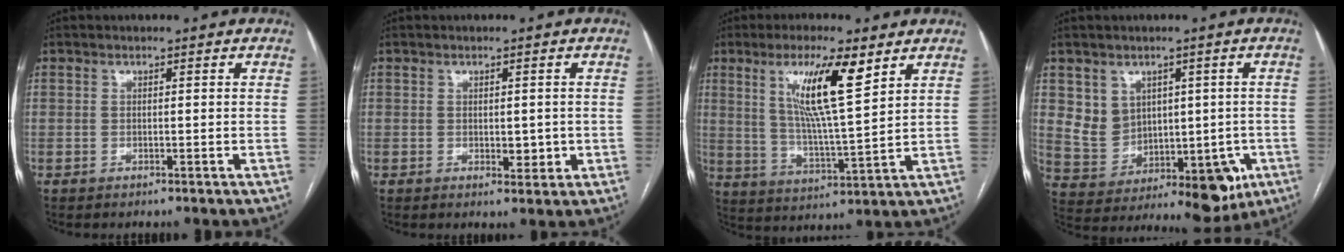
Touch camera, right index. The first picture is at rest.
{"total": 2.8, "force": [-0.4, 1.5, 2.4], "torque": [-0.028, -0.001, 0.001]}
{"total": 11.8, "force": [5.6, 0.8, 10.3], "torque": [-0.191, -0.004, 0.102]}
{"total": 12.2, "force": [0.3, 10.3, 6.6], "torque": [-0.092, 0.039, 0.047]}